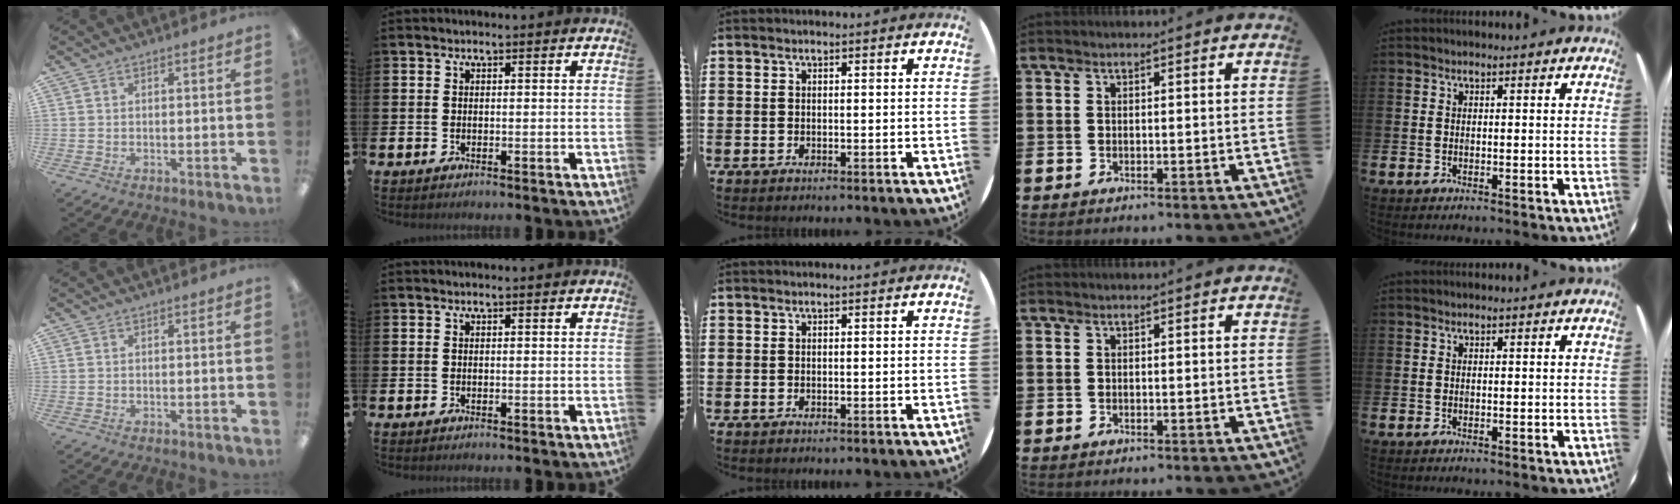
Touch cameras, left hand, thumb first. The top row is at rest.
{}